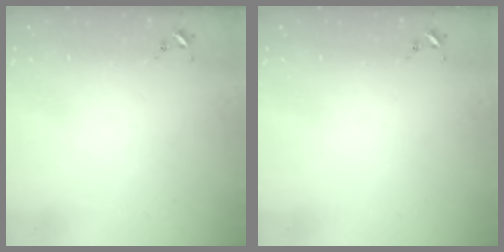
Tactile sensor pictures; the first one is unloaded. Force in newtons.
{"total": 0.0}